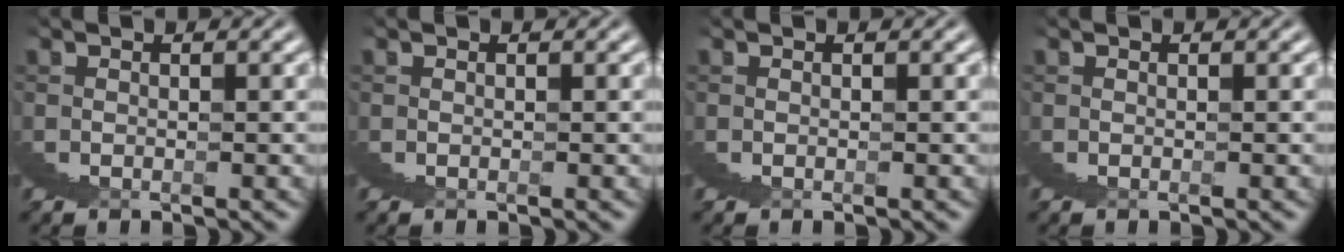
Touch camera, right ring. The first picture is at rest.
{"total": 0.0}
{"total": 0.0}
{"total": 0.0}